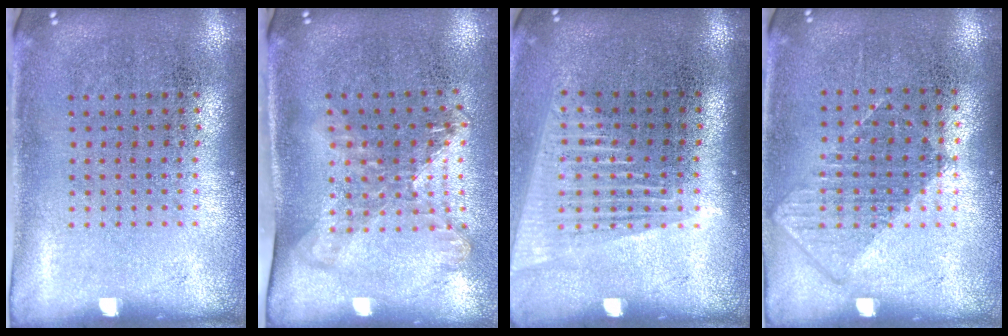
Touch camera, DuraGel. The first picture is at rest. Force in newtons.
{"total": 1.7, "press": 1.3, "slide": 1.1}
{"total": 1.7, "press": 1.5, "slide": 0.8}
{"total": 0.8, "press": 0.8, "slide": 0.4}